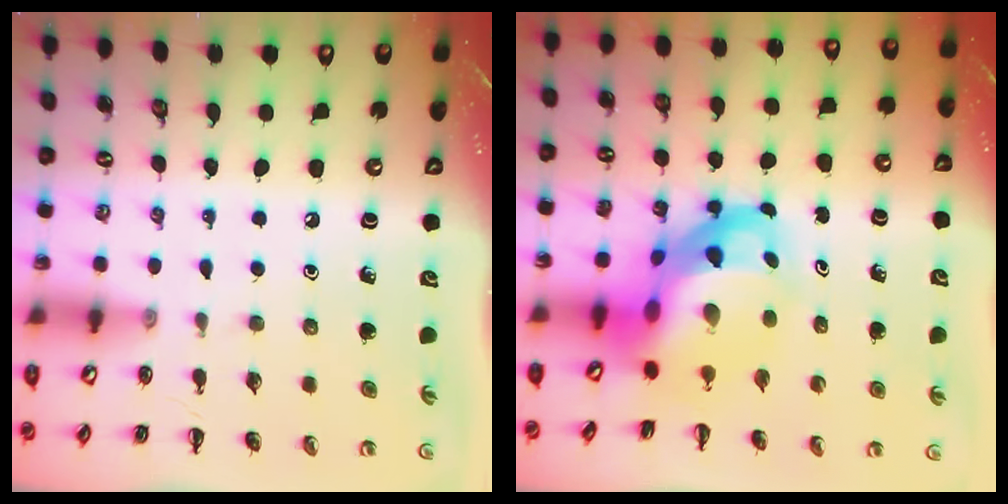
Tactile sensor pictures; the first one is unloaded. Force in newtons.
{"total": 11.8, "press": 11.3, "slide": 3.2}